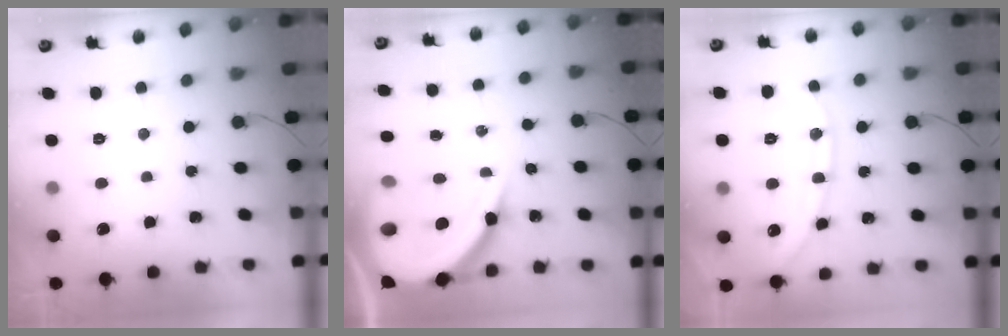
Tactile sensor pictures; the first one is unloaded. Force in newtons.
{"total": 20.4, "press": 20.3, "slide": 2.2}
{"total": 10.4, "press": 10.3, "slide": 1.4}